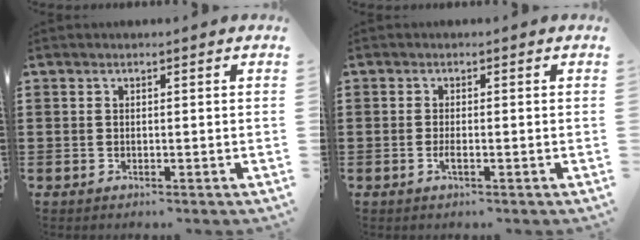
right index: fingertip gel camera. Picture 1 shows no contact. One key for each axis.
{"total": 1.2, "fx": -0.4, "fy": 0.2, "fz": 1.1, "tx": -0.027, "ty": -0.006, "tz": -0.009}